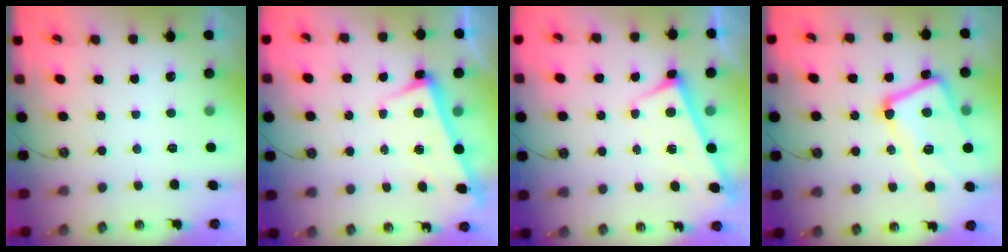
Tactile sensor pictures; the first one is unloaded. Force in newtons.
{"total": 2.6, "press": 2.5, "slide": 0.7}
{"total": 2.9, "press": 2.9, "slide": 0.2}
{"total": 12.9, "press": 12.7, "slide": 2.1}